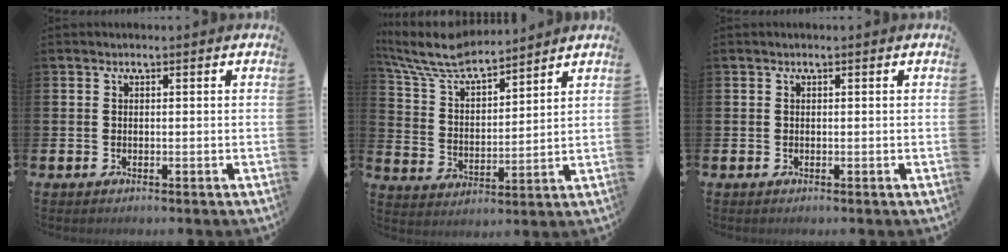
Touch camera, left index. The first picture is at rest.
{"total": 8.0, "force": [7.4, 1.5, 2.7], "torque": [-0.084, -0.046, 0.129]}
{"total": 0.0}